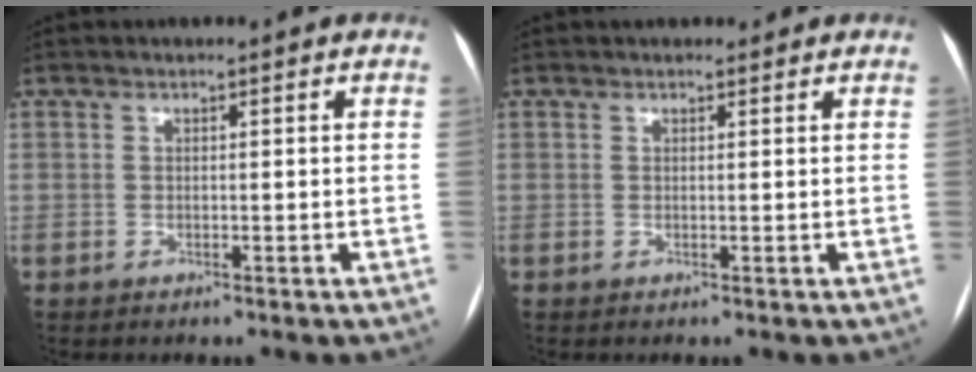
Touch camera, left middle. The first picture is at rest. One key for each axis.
{"total": 2.3, "fx": 2.0, "fy": 0.9, "fz": 0.6, "tx": -0.004, "ty": 0.020, "tz": 0.024}